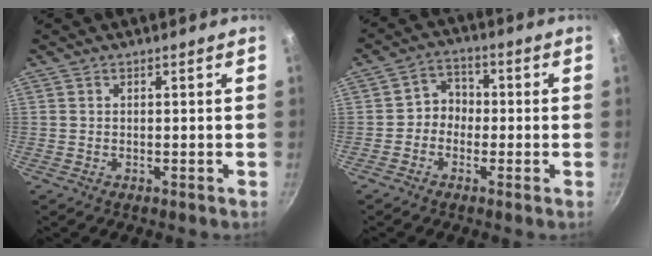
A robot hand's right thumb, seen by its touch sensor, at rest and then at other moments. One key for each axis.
{"total": 4.6, "fx": -1.0, "fy": 4.0, "fz": 2.0, "tx": -0.002, "ty": 0.021, "tz": -0.031}